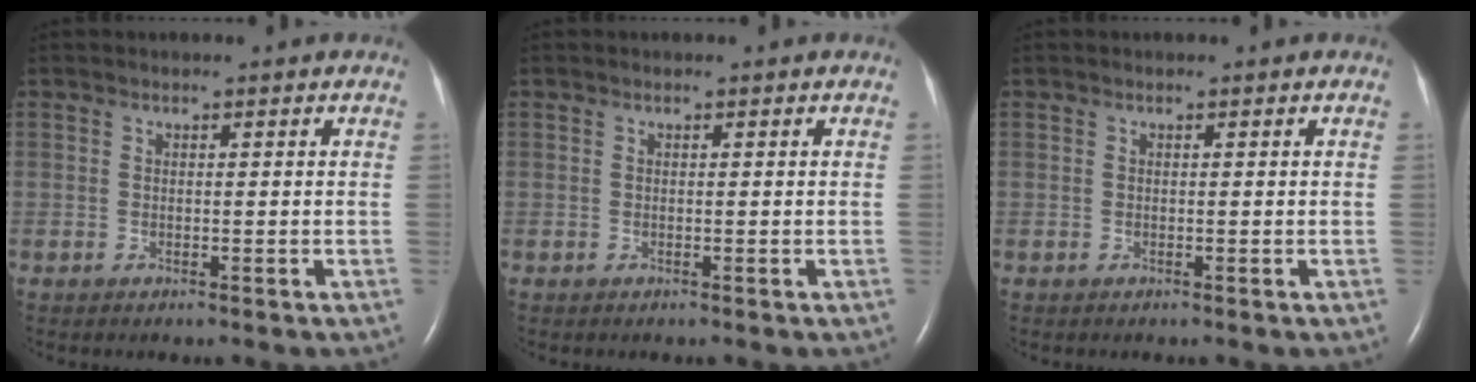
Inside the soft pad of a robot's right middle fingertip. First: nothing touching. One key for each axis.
{"total": 0.0}
{"total": 0.0}